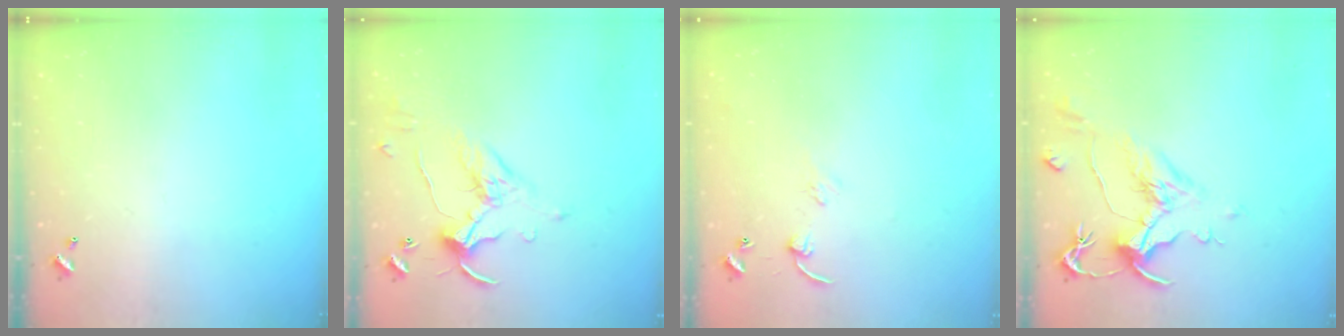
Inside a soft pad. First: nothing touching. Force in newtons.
{"total": 1.7, "press": 1.5, "slide": 0.8}
{"total": 5.2, "press": 5.1, "slide": 0.6}
{"total": 1.6, "press": 0.6, "slide": 1.4}